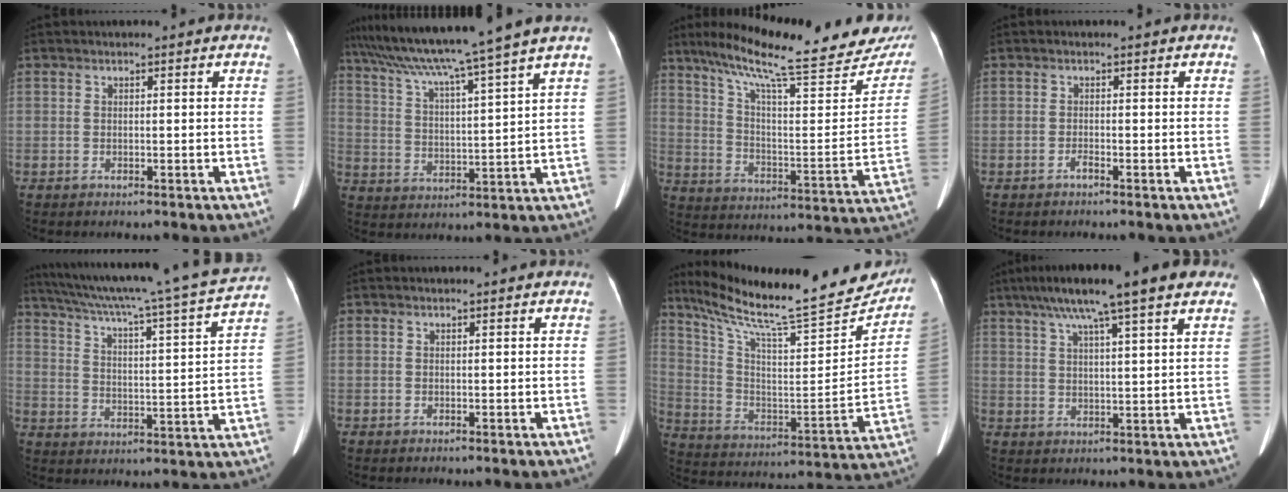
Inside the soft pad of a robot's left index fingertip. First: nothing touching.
{"total": 15.4, "force": [12.7, -2.8, 8.3], "torque": [-0.143, -0.009, 0.196]}
{"total": 27.8, "force": [22.5, 4.4, 15.7], "torque": [-0.247, -0.031, 0.301]}
{"total": 0.7, "force": [-0.7, -0.1, 0.2], "torque": [-0.006, -0.003, -0.015]}
{"total": 23.0, "force": [20.3, -1.5, 10.6], "torque": [-0.181, -0.034, 0.278]}
{"total": 0.0}
{"total": 28.1, "force": [24.5, 3.8, 13.1], "torque": [-0.222, -0.065, 0.348]}
{"total": 15.3, "force": [10.7, 1.2, 10.9], "torque": [-0.180, 0.048, 0.151]}